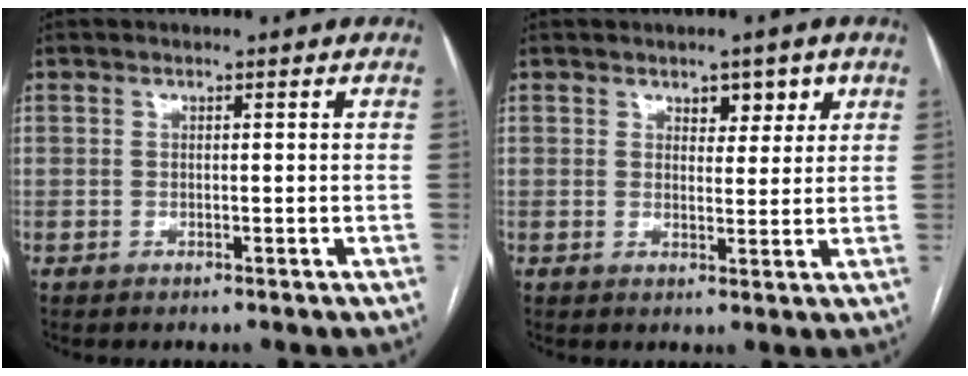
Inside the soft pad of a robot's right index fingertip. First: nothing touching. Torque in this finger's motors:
{"motor_torque": [0.06, 0.00, 0.02, 0.03]}